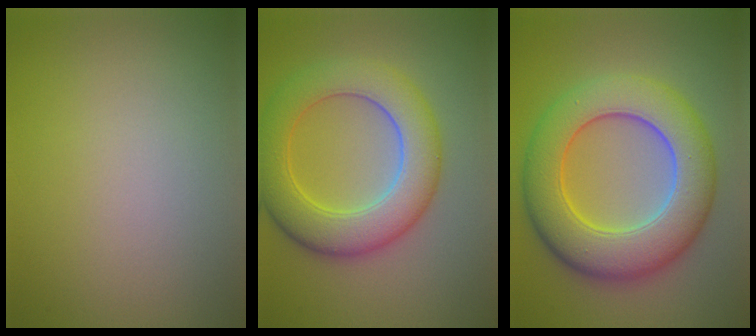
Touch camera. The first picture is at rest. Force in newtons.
{"total": 7.5, "press": 7.5, "slide": 0.3}
{"total": 9.4, "press": 9.4, "slide": 0.5}